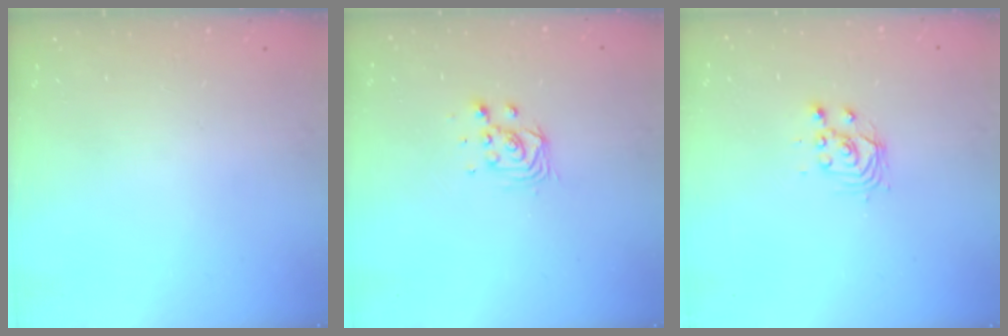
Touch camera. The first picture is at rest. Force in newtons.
{"total": 4.2, "press": 4.2, "slide": 0.3}
{"total": 3.6, "press": 3.6, "slide": 0.3}